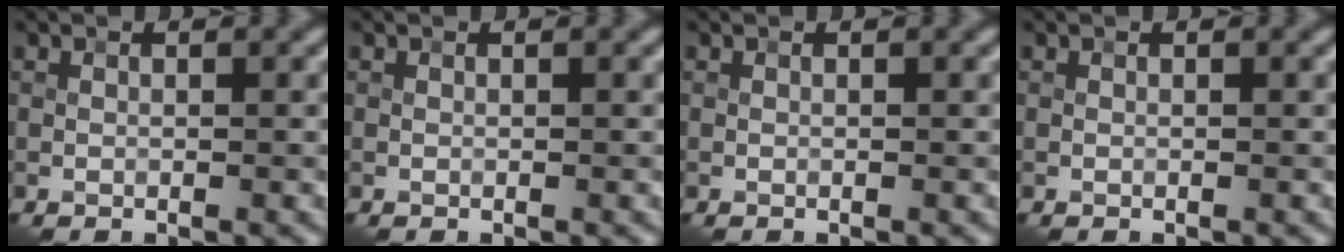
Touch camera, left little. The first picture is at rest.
{"total": 0.0}
{"total": 0.0}
{"total": 0.0}